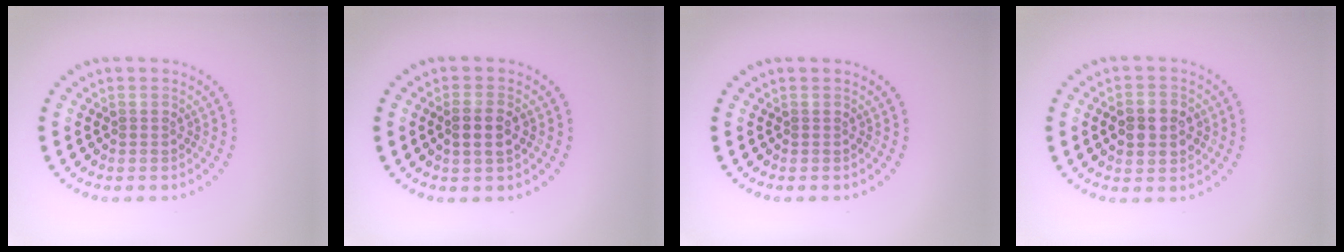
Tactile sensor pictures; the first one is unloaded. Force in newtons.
{"total": 2.3, "press": 2.2, "slide": 0.6}
{"total": 0.0}
{"total": 4.3, "press": 4.2, "slide": 0.3}